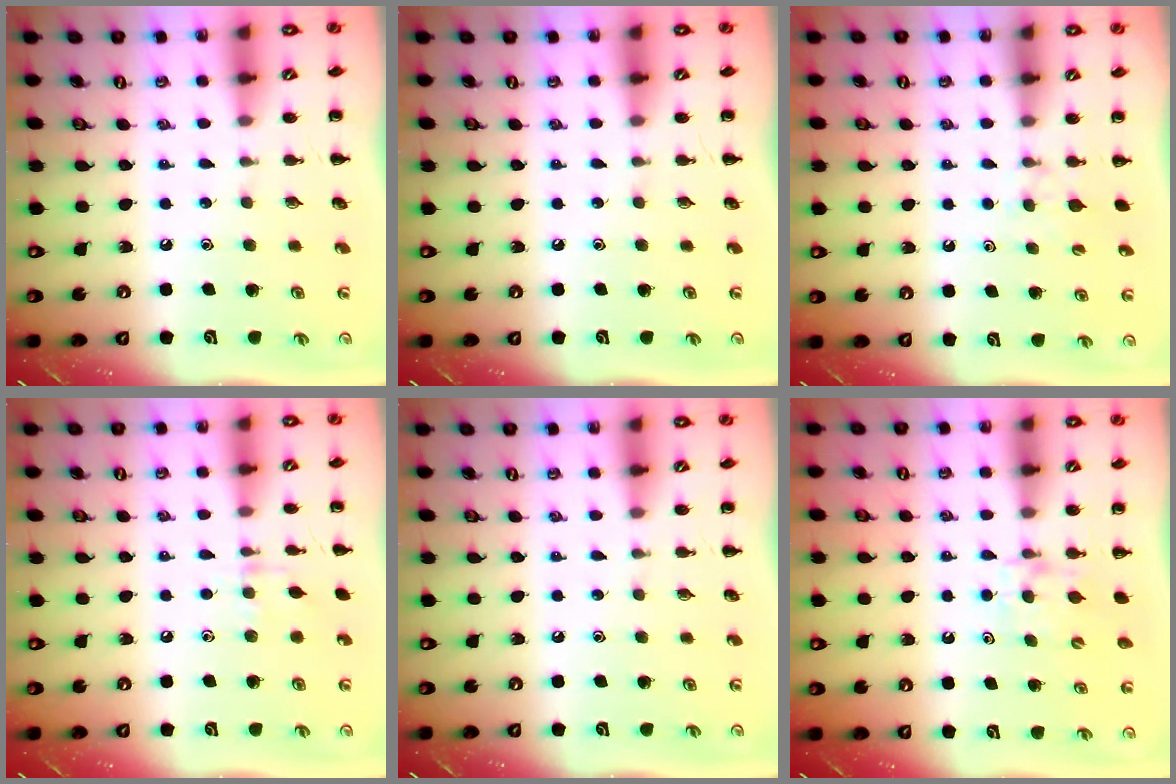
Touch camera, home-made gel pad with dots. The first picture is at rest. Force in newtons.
{"total": 0.0}
{"total": 3.6, "press": 3.4, "slide": 1.2}
{"total": 5.6, "press": 5.3, "slide": 1.8}
{"total": 0.0}
{"total": 5.3, "press": 5.0, "slide": 1.7}